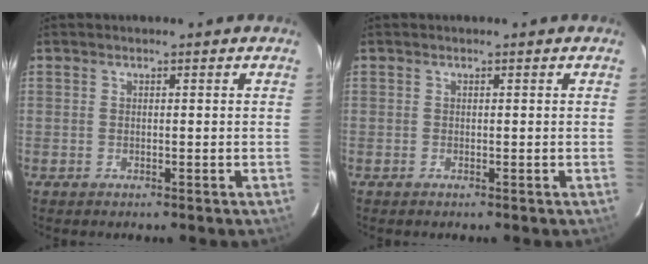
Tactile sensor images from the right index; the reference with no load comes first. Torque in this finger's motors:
{"motor_torque": [-0.05, 0.01, -0.11, -0.04]}